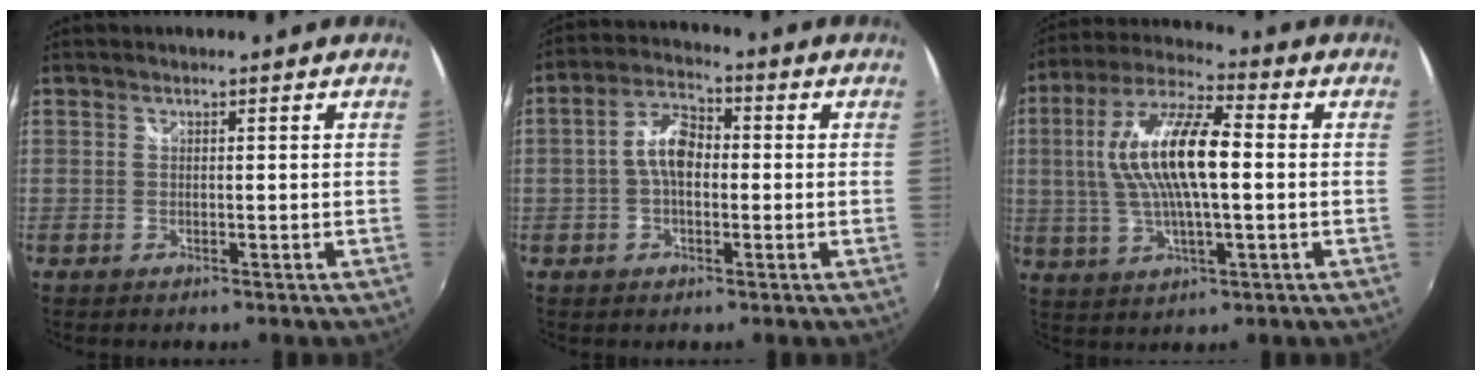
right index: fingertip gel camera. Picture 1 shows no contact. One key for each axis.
{"total": 6.7, "fx": -0.5, "fy": 3.9, "fz": 5.3, "tx": -0.104, "ty": 0.019, "tz": -0.010}
{"total": 15.1, "fx": 1.0, "fy": 4.5, "fz": 14.4, "tx": -0.279, "ty": 0.015, "tz": 0.014}